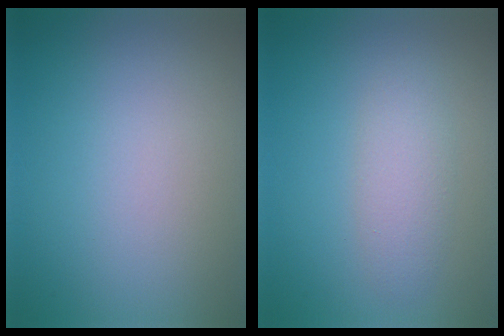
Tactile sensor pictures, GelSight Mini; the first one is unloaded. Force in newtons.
{"total": 2.4, "press": 2.4, "slide": 0.1}